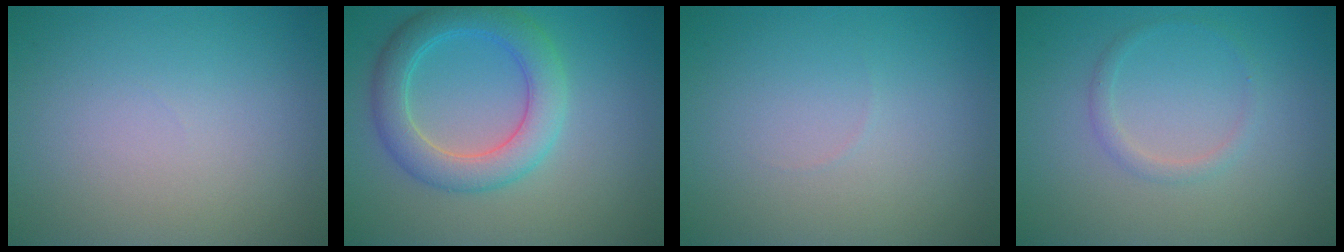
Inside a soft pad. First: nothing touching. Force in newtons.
{"total": 5.1, "press": 5.0, "slide": 0.3}
{"total": 0.0}
{"total": 1.2, "press": 1.2, "slide": 0.1}